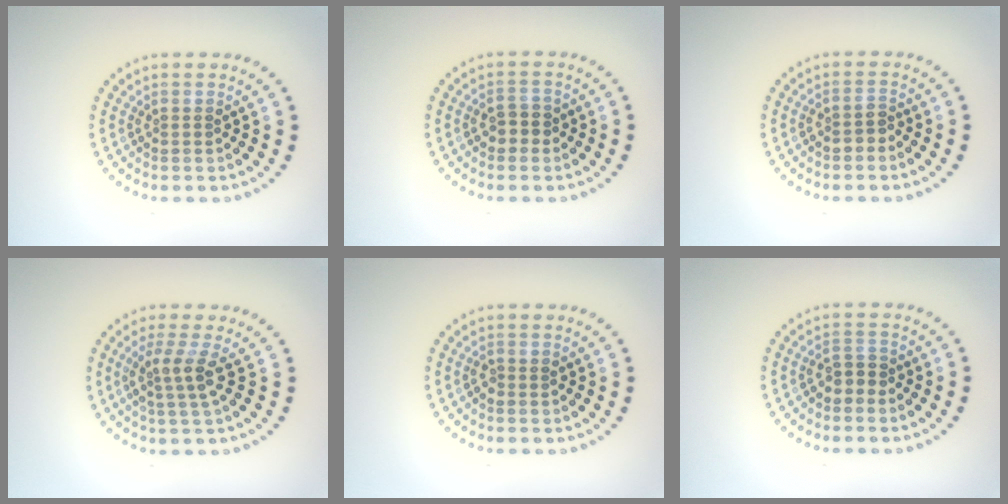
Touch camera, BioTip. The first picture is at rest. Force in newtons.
{"total": 1.8, "press": 1.8, "slide": 0.5}
{"total": 1.4, "press": 1.2, "slide": 0.7}
{"total": 2.7, "press": 2.0, "slide": 1.8}
{"total": 0.8, "press": 0.8, "slide": 0.2}
{"total": 1.8, "press": 1.7, "slide": 0.8}